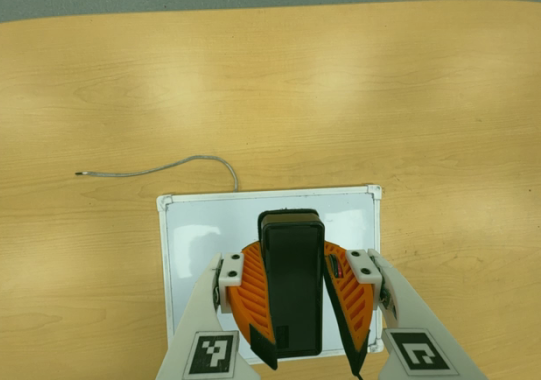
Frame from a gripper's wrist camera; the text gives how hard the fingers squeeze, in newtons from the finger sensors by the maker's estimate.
{"total": 9.8, "left": 9.9, "right": 9.8}